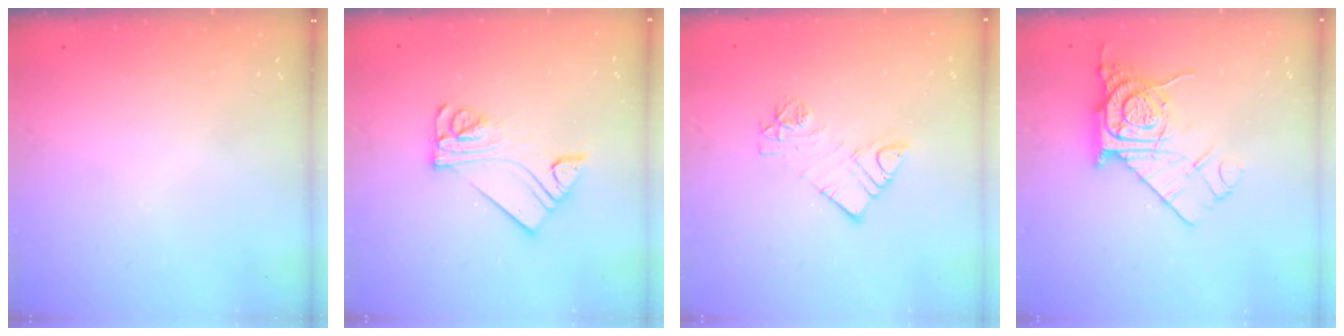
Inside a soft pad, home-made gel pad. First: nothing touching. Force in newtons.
{"total": 11.1, "press": 11.1, "slide": 1.1}
{"total": 9.4, "press": 9.4, "slide": 0.7}
{"total": 12.4, "press": 12.3, "slide": 0.9}